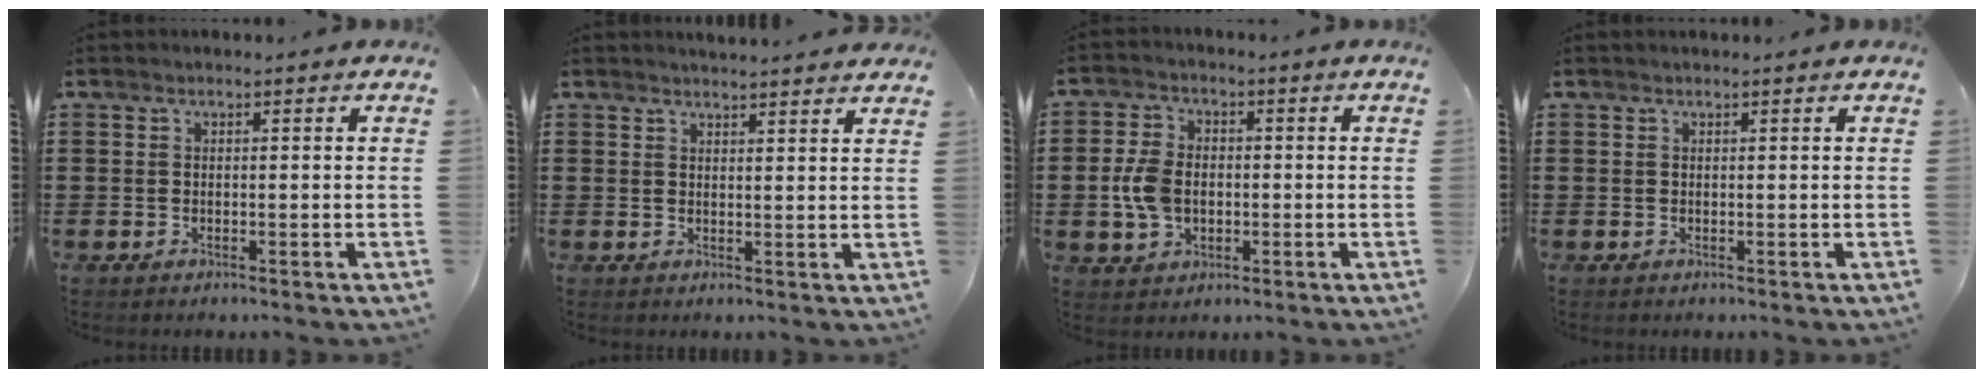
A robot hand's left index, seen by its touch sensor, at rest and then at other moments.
{"total": 2.3, "force": [2.2, -0.3, -0.1], "torque": [-0.004, -0.005, 0.043]}
{"total": 6.5, "force": [-0.7, 4.6, 4.5], "torque": [-0.124, 0.001, -0.021]}
{"total": 0.0}